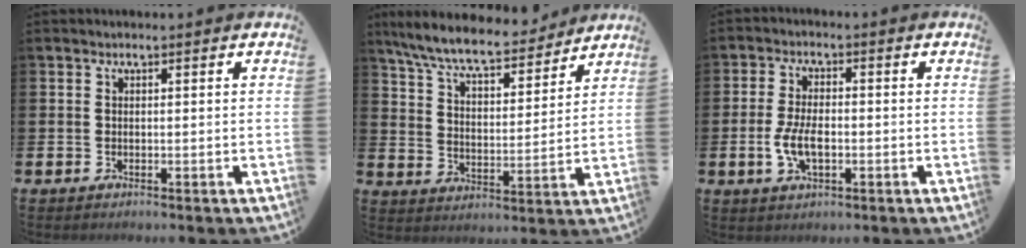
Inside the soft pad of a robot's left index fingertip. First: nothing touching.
{"total": 8.6, "force": [7.9, 1.3, 3.2], "torque": [-0.100, -0.048, 0.140]}
{"total": 5.0, "force": [-0.9, 2.5, 4.2], "torque": [-0.087, 0.000, -0.019]}